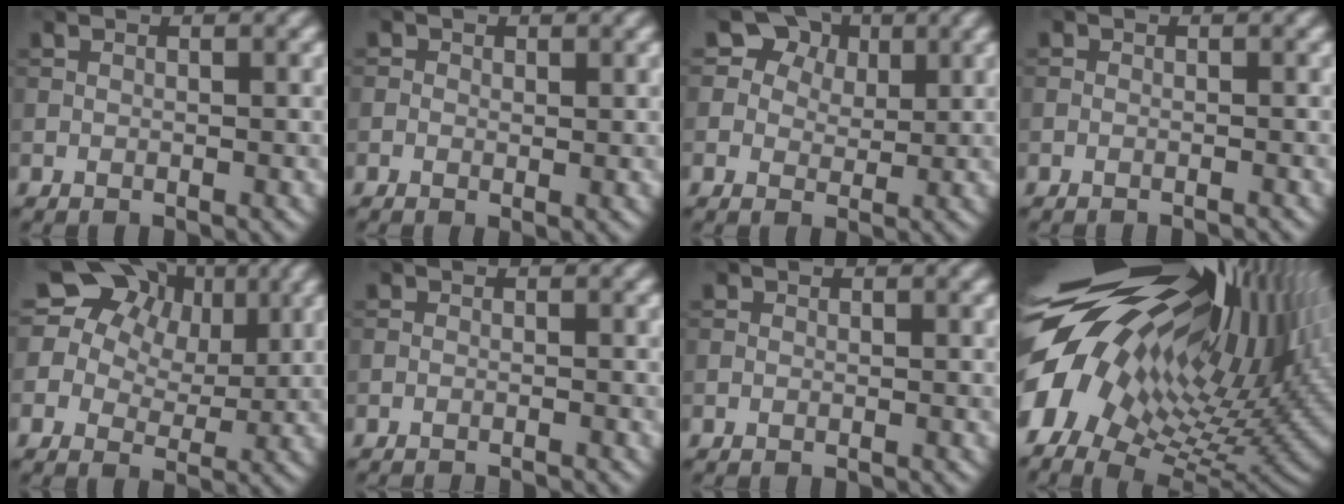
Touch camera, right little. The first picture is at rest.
{"total": 0.5, "force": [-0.3, 0.4, 0.1], "torque": [0.008, -0.004, -0.002]}
{"total": 5.8, "force": [3.1, 4.4, 2.3], "torque": [-0.045, 0.002, 0.041]}
{"total": 1.0, "force": [-1.0, 0.1, -0.2], "torque": [0.011, -0.007, -0.012]}
{"total": 16.4, "force": [7.8, 12.1, 7.9], "torque": [-0.162, 0.054, 0.127]}
{"total": 1.8, "force": [-1.8, 0.0, 0.0], "torque": [0.011, -0.007, -0.020]}
{"total": 0.9, "force": [-0.9, 0.1, -0.3], "torque": [0.010, -0.008, -0.011]}
{"total": 19.3, "force": [4.4, 9.1, 16.4], "torque": [-0.253, -0.001, 0.088]}